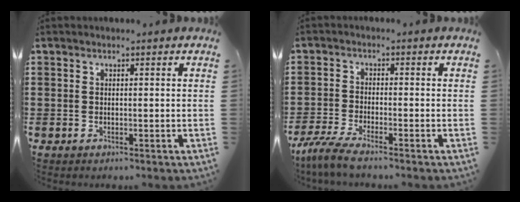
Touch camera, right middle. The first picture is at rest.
{"total": 3.9, "force": [-3.3, 0.0, 2.1], "torque": [-0.064, -0.016, -0.071]}